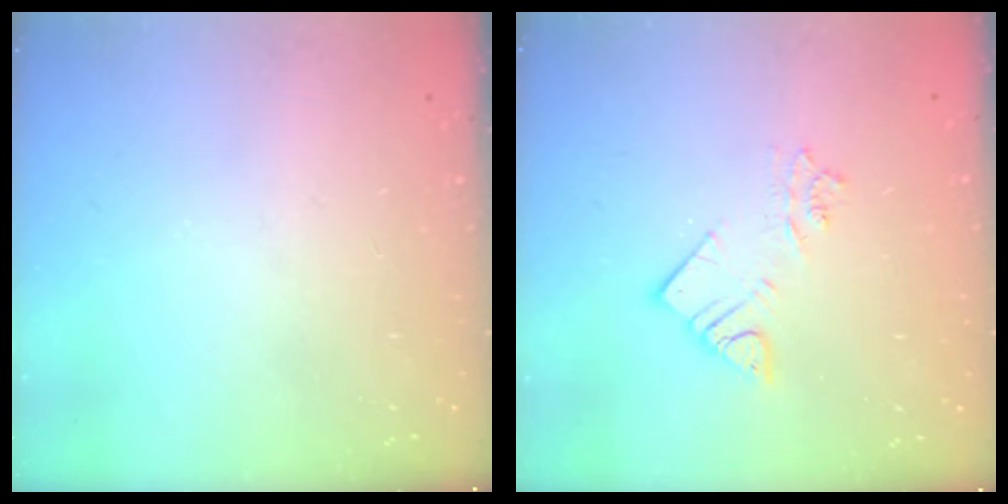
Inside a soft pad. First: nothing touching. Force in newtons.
{"total": 5.1, "press": 5.1, "slide": 0.3}